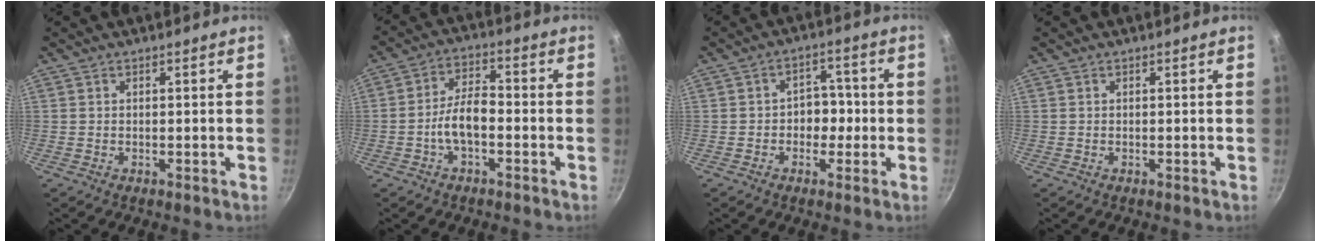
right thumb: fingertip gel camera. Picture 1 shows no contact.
{"total": 7.2, "force": [-2.3, 3.5, 5.9], "torque": [-0.097, 0.036, -0.047]}
{"total": 5.5, "force": [-0.9, 4.4, 3.1], "torque": [0.006, 0.017, -0.018]}
{"total": 0.0}